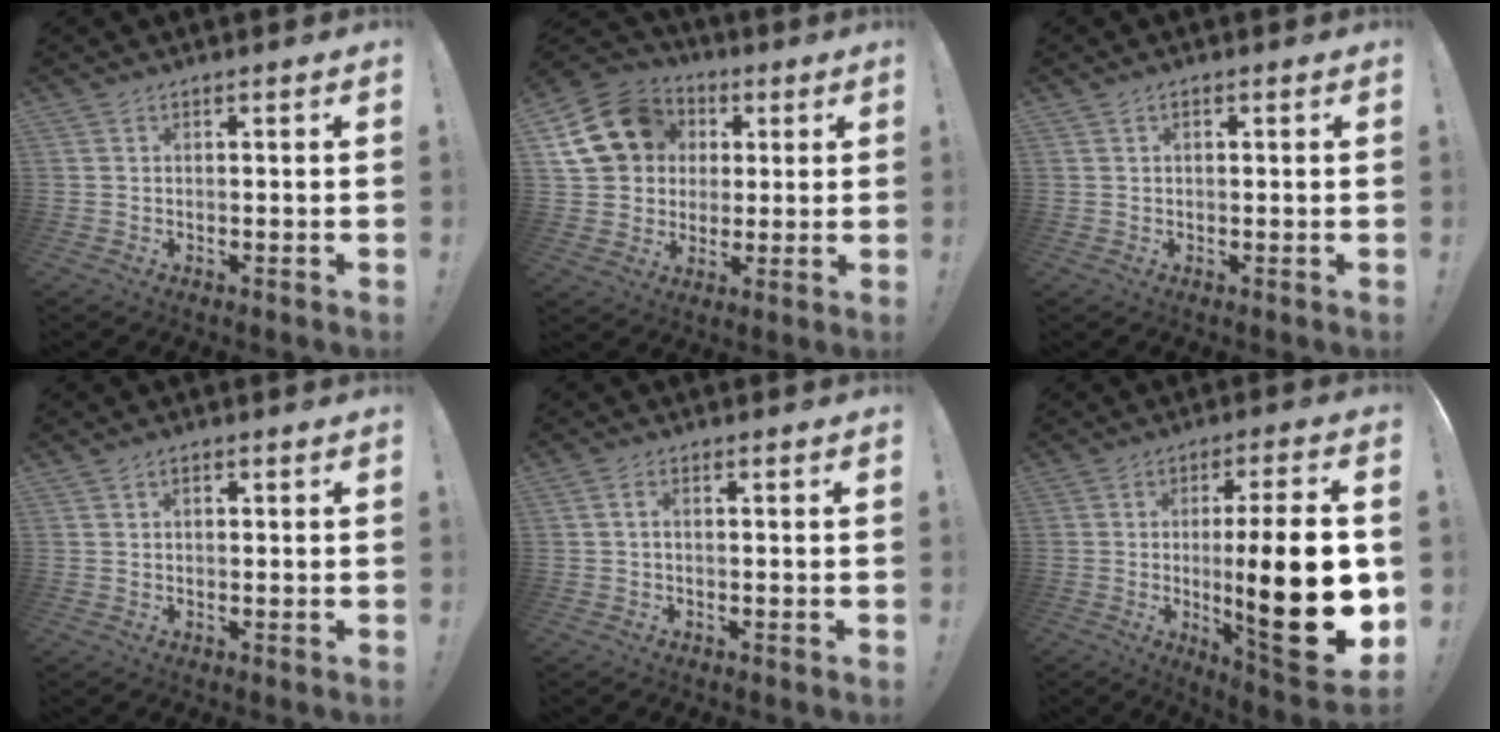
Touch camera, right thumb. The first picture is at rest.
{"total": 17.3, "force": [4.9, 14.7, 7.6], "torque": [-0.113, -0.009, 0.109]}
{"total": 1.0, "force": [0.2, 0.6, 0.8], "torque": [-0.009, 0.001, 0.001]}
{"total": 1.4, "force": [0.3, 0.8, 1.1], "torque": [-0.016, 0.002, 0.003]}
{"total": 1.4, "force": [-0.6, 0.2, 1.3], "torque": [-0.024, 0.003, -0.010]}
{"total": 23.4, "force": [-2.2, 3.9, 23.0], "torque": [-0.363, -0.012, -0.032]}